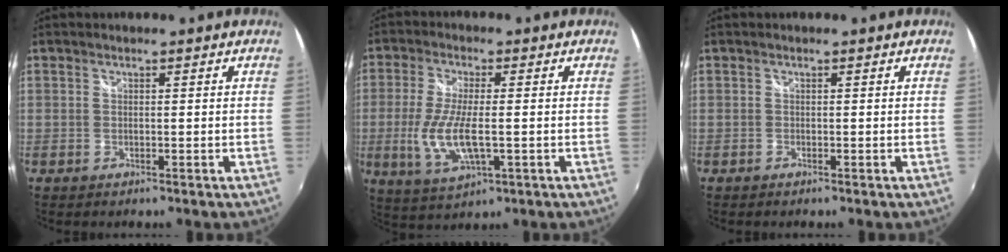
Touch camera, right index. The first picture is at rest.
{"total": 10.1, "force": [-1.9, 3.2, 9.4], "torque": [-0.196, -0.017, -0.031]}
{"total": 0.0}